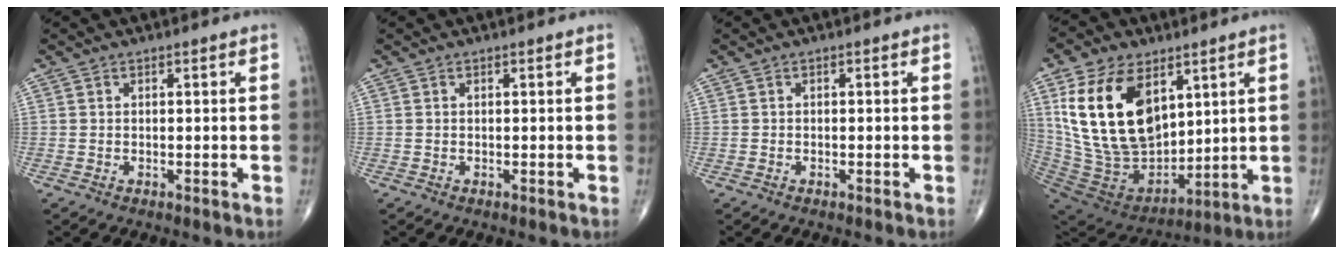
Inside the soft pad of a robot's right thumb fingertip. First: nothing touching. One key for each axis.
{"total": 0.0}
{"total": 0.0}
{"total": 22.4, "fx": 7.9, "fy": 13.7, "fz": 15.9, "tx": -0.281, "ty": -0.042, "tz": 0.163}